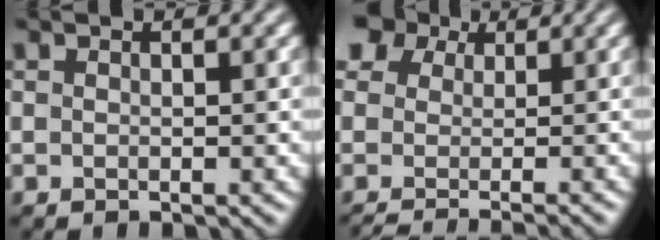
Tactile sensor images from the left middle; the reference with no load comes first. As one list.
[{"total": 4.5, "force": [-0.4, 3.6, 2.7], "torque": [-0.029, -0.004, -0.002]}]